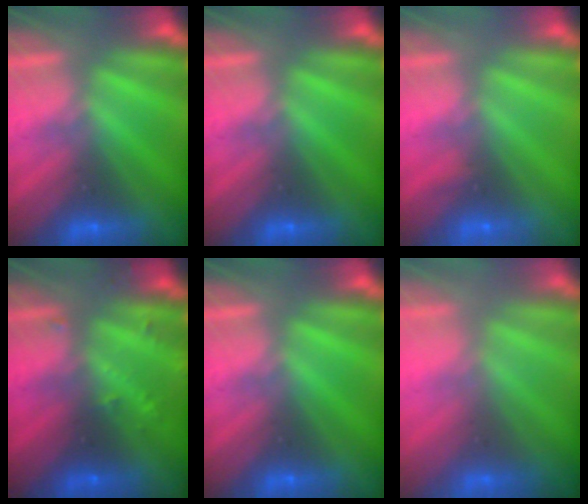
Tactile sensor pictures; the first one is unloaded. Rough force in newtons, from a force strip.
{"total": 0.0}
{"total": 2.3}
{"total": 2.9}
{"total": 0.0}
{"total": 2.8}